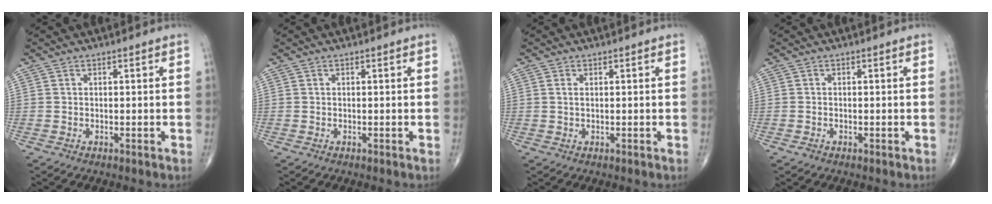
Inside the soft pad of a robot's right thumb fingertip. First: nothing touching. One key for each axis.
{"total": 0.0}
{"total": 0.9, "fx": 0.3, "fy": 0.4, "fz": 0.7, "tx": -0.019, "ty": 0.005, "tz": 0.008}
{"total": 0.7, "fx": -0.3, "fy": 0.4, "fz": 0.4, "tx": -0.009, "ty": -0.001, "tz": -0.008}